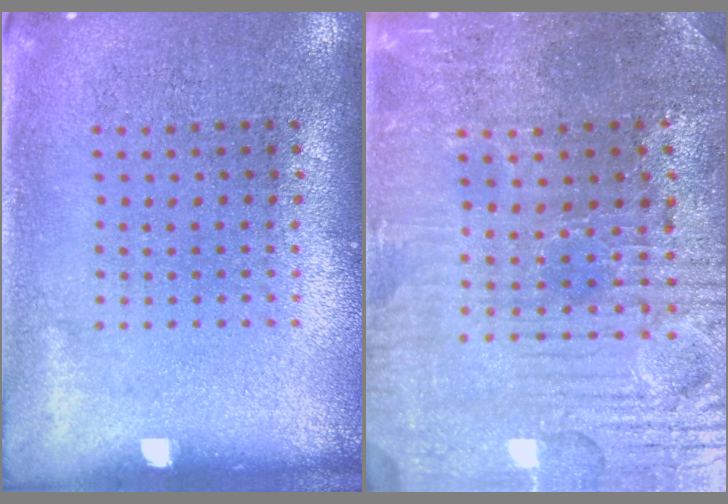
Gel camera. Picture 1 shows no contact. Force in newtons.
{"total": 3.5, "press": 3.5, "slide": 0.5}